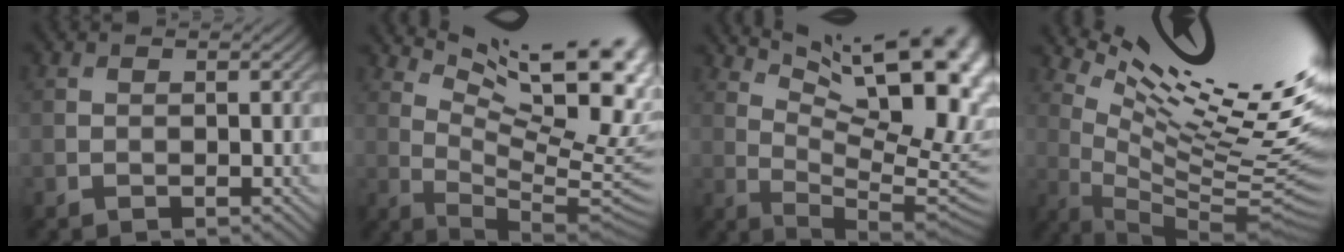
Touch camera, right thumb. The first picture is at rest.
{"total": 17.4, "force": [9.1, 5.2, 13.9], "torque": [-0.194, 0.010, 0.137]}
{"total": 19.1, "force": [9.1, 6.2, 15.6], "torque": [-0.217, 0.025, 0.141]}
{"total": 17.4, "force": [8.4, 3.0, 15.0], "torque": [-0.224, -0.010, 0.156]}